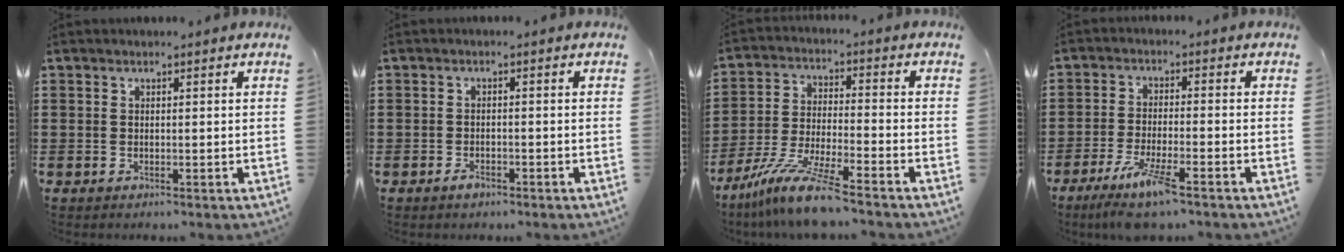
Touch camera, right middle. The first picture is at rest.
{"total": 1.5, "force": [-1.2, 0.6, 0.7], "torque": [-0.016, -0.004, -0.022]}
{"total": 10.5, "force": [-8.7, 0.1, 5.8], "torque": [-0.121, -0.002, -0.173]}
{"total": 6.6, "force": [-4.7, 0.5, 4.6], "torque": [-0.090, -0.015, -0.085]}